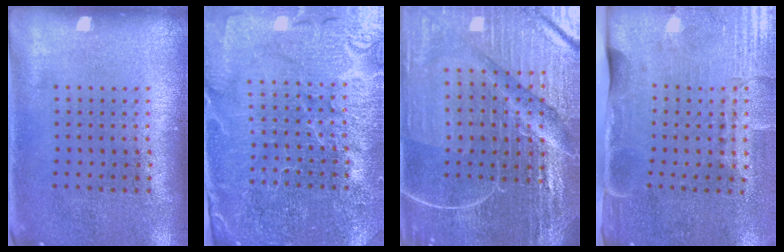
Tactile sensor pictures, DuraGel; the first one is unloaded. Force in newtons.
{"total": 4.5, "press": 4.3, "slide": 1.4}
{"total": 6.4, "press": 5.7, "slide": 2.9}
{"total": 4.3, "press": 3.6, "slide": 2.4}